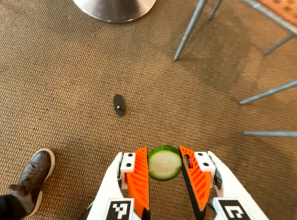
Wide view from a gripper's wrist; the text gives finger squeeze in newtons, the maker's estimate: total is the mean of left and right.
{"total": 8.4, "left": 8.5, "right": 8.2}